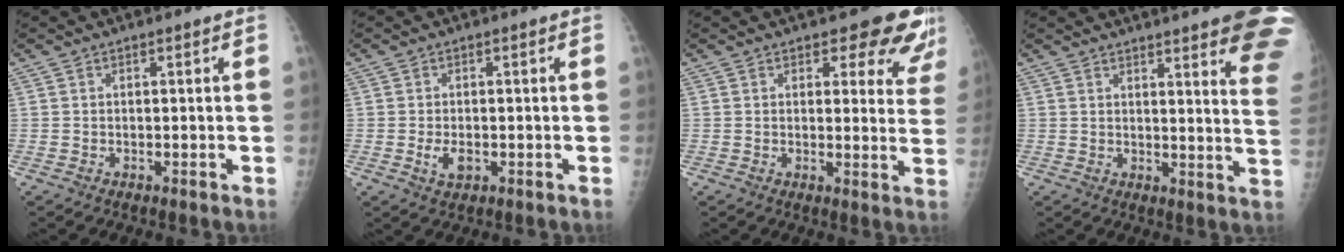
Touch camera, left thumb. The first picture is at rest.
{"total": 2.9, "force": [-0.6, 1.6, 2.3], "torque": [-0.044, -0.002, -0.007]}
{"total": 10.5, "force": [8.3, 4.1, 5.0], "torque": [-0.010, -0.046, 0.078]}
{"total": 19.6, "force": [13.9, 2.7, 13.5], "torque": [-0.134, -0.068, 0.151]}